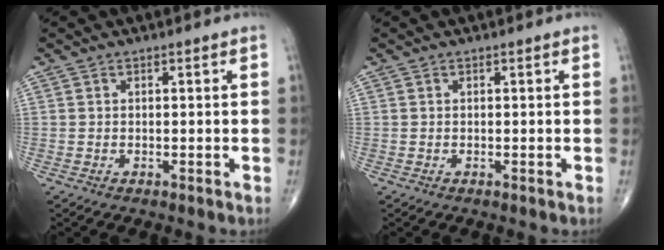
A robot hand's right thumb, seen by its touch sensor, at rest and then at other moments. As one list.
[{"total": 0.0}]